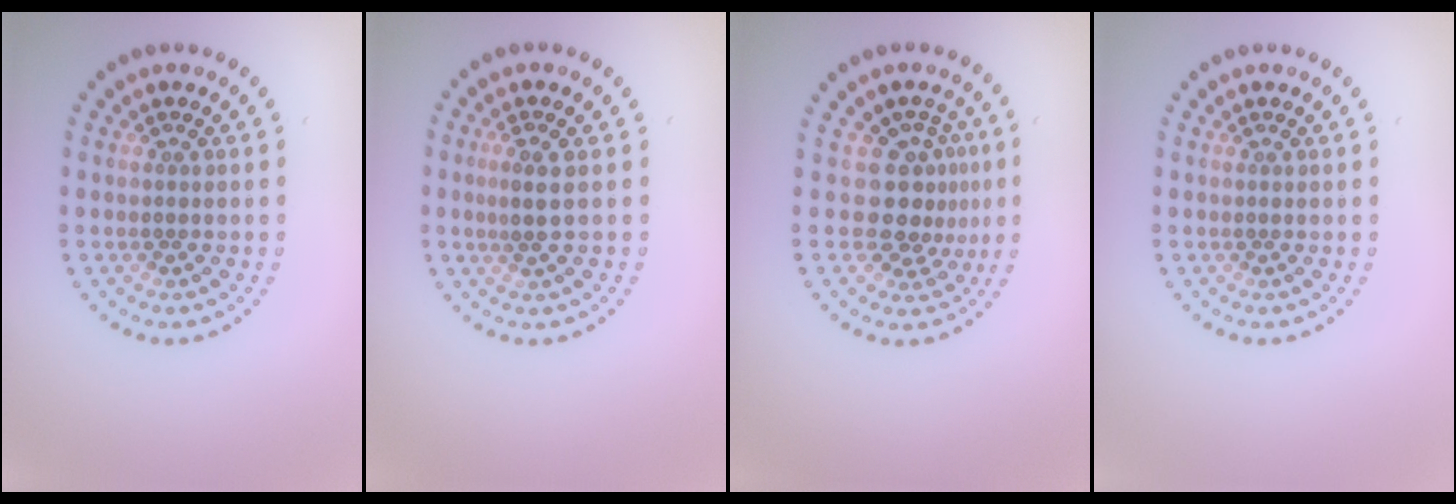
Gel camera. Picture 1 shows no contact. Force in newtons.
{"total": 1.7, "press": 1.5, "slide": 0.9}
{"total": 3.4, "press": 2.6, "slide": 2.2}
{"total": 0.0}